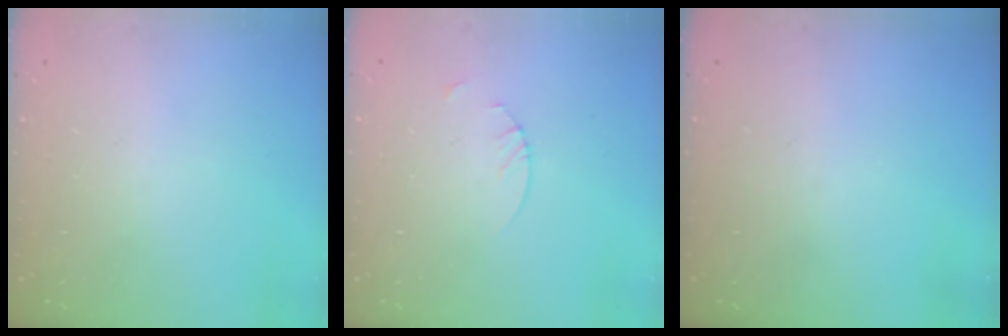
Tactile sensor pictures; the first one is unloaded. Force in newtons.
{"total": 1.9, "press": 1.9, "slide": 0.2}
{"total": 0.0}